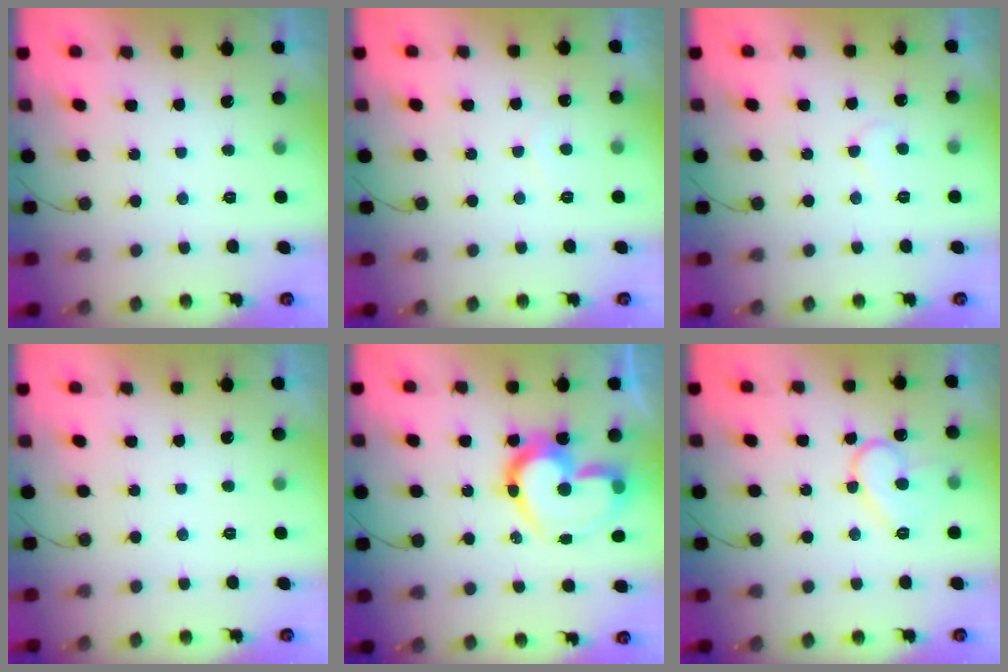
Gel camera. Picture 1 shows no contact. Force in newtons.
{"total": 3.4, "press": 3.4, "slide": 0.2}
{"total": 5.5, "press": 5.5, "slide": 0.3}
{"total": 0.0}
{"total": 18.6, "press": 18.6, "slide": 1.6}
{"total": 11.4, "press": 11.4, "slide": 0.6}